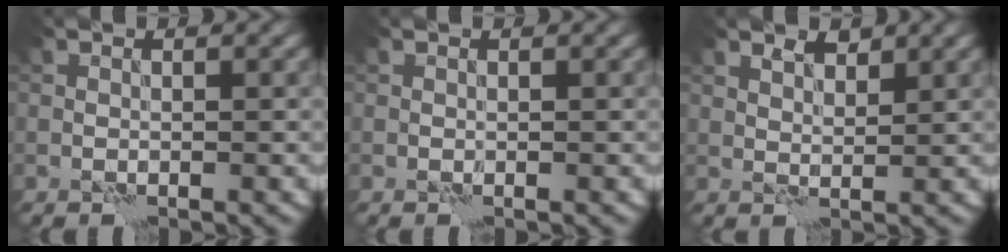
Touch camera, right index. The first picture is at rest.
{"total": 0.0}
{"total": 1.8, "force": [1.4, 0.6, 0.8], "torque": [-0.009, -0.006, 0.030]}